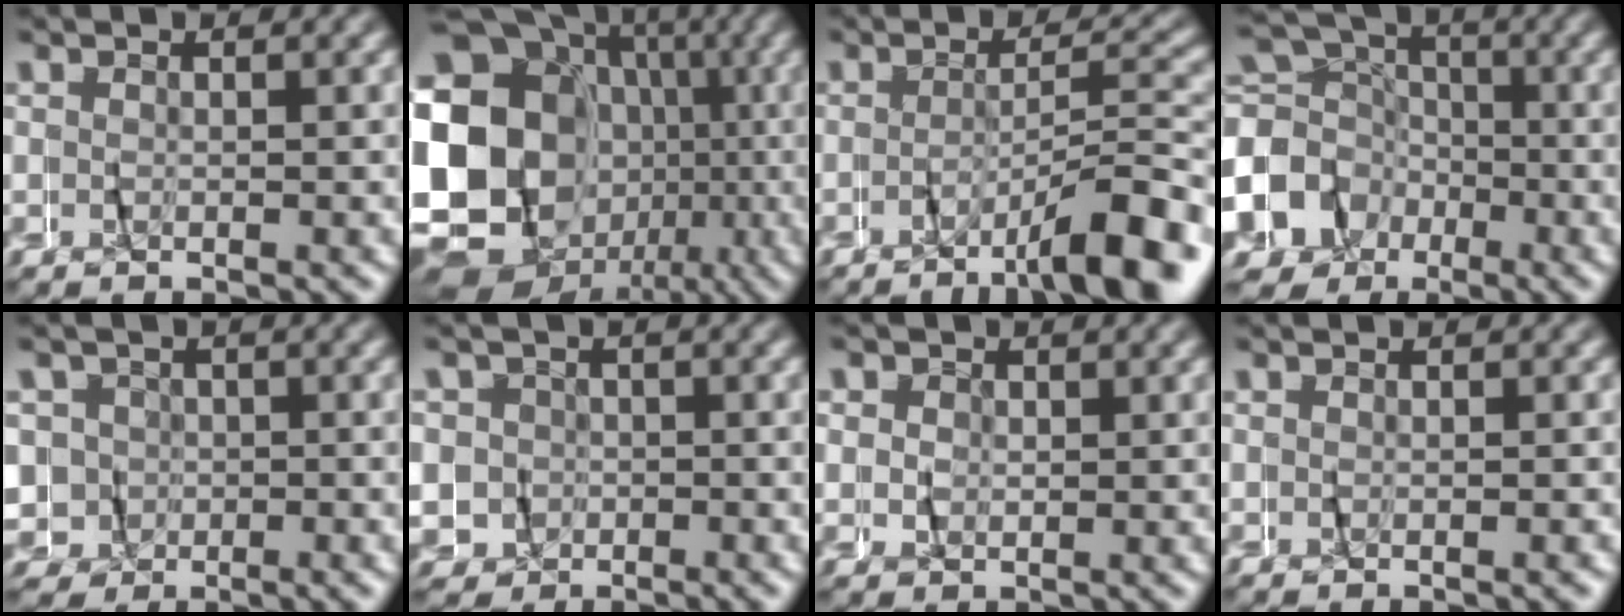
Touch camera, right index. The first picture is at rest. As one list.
[{"total": 18.4, "force": [-2.3, 14.7, 10.8], "torque": [-0.214, -0.046, -0.025]}, {"total": 7.0, "force": [-4.9, 0.3, 5.0], "torque": [-0.074, 0.005, -0.081]}, {"total": 12.5, "force": [-2.6, 11.4, 4.3], "torque": [-0.100, -0.039, -0.053]}, {"total": 8.5, "force": [-0.7, 8.2, 2.1], "torque": [-0.070, -0.022, -0.015]}, {"total": 6.2, "force": [-0.4, 6.0, 1.2], "torque": [-0.046, -0.012, -0.010]}, {"total": 1.3, "force": [0.9, 0.8, -0.5], "torque": [0.012, 0.001, 0.015]}, {"total": 0.5, "force": [-0.4, -0.4, 0.0], "torque": [0.001, -0.001, -0.004]}]